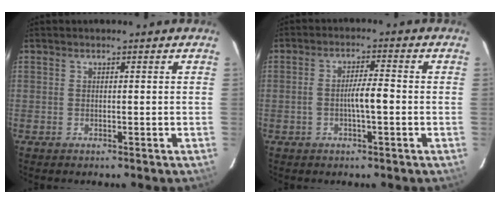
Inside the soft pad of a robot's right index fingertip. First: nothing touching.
{"total": 4.2, "force": [-0.8, 0.6, 4.1], "torque": [-0.074, 0.009, -0.013]}